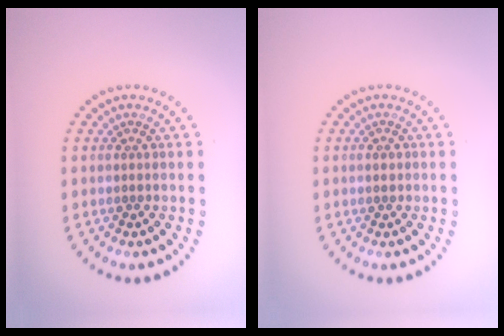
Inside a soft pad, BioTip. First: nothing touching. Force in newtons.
{"total": 1.2, "press": 1.2, "slide": 0.1}